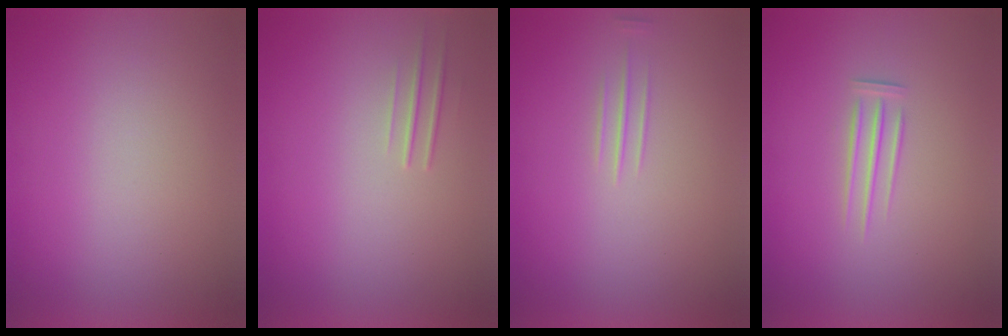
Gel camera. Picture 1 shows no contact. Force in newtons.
{"total": 1.5}
{"total": 1.2}
{"total": 1.2}